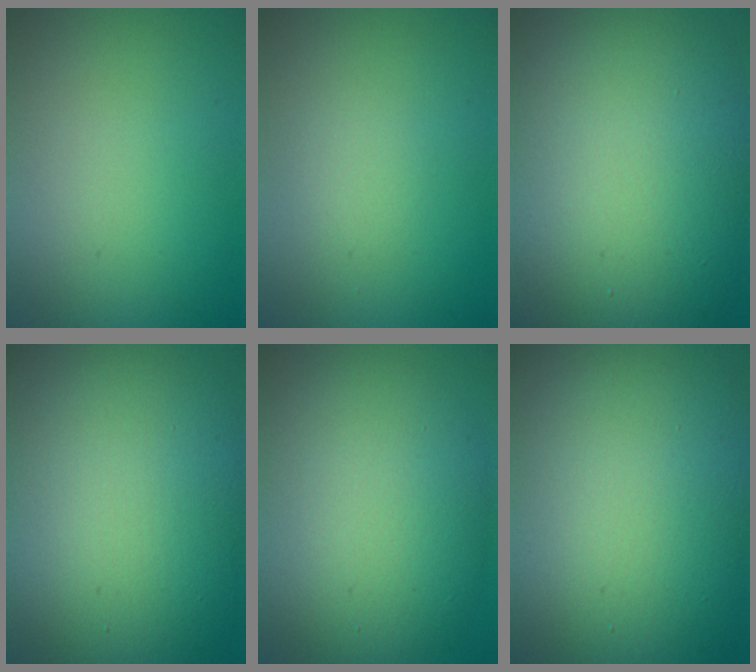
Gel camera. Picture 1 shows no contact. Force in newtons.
{"total": 1.1, "press": 1.1, "slide": 0.1}
{"total": 17.2, "press": 17.2, "slide": 1.0}
{"total": 16.6, "press": 16.6, "slide": 0.9}
{"total": 10.1, "press": 10.1, "slide": 0.3}
{"total": 19.4, "press": 19.3, "slide": 1.7}